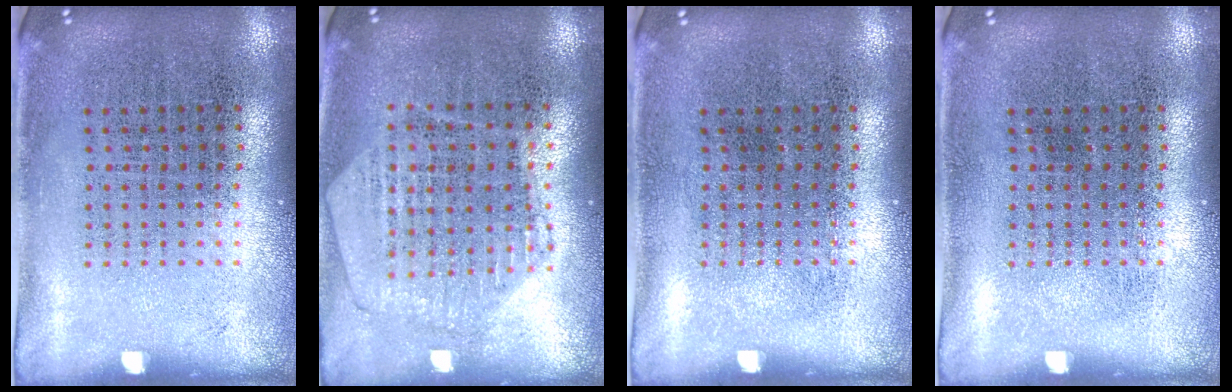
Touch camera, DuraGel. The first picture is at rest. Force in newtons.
{"total": 0.6, "press": 0.6, "slide": 0.1}
{"total": 0.0}
{"total": 0.0}